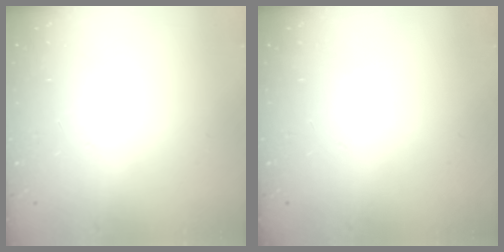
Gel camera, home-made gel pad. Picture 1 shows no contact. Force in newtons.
{"total": 0.0}